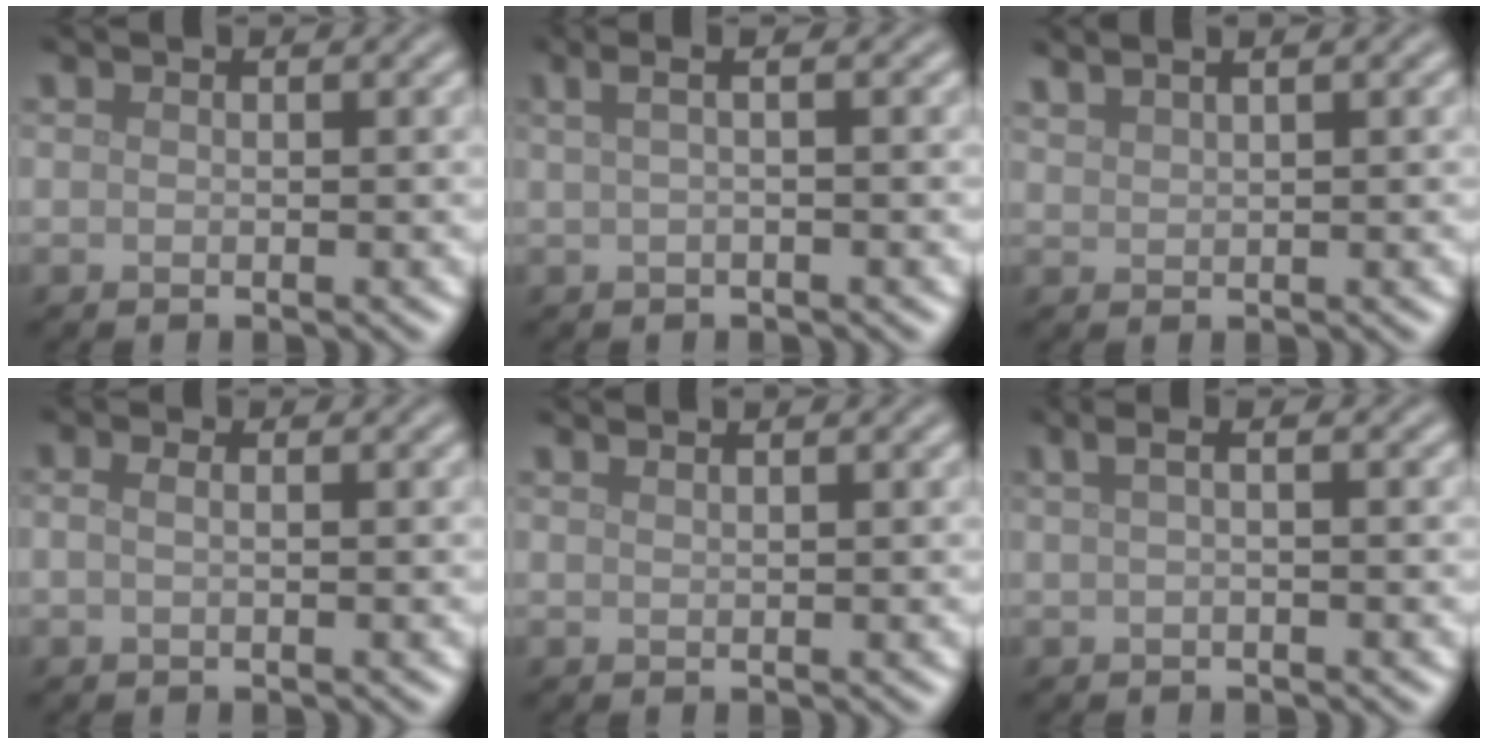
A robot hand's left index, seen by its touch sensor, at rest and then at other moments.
{"total": 3.0, "force": [0.9, 1.2, 2.6], "torque": [-0.030, 0.007, -0.008]}
{"total": 3.0, "force": [2.3, 1.0, 1.6], "torque": [-0.012, 0.016, 0.019]}
{"total": 2.0, "force": [0.7, 1.1, 1.5], "torque": [-0.013, 0.005, -0.014]}
{"total": 1.3, "force": [1.0, 0.5, 0.7], "torque": [-0.002, -0.002, 0.005]}
{"total": 1.9, "force": [0.5, 0.6, 1.8], "torque": [-0.031, 0.004, -0.002]}